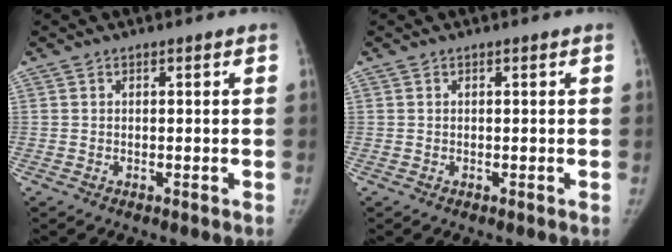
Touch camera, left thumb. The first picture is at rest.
{"total": 0.0}